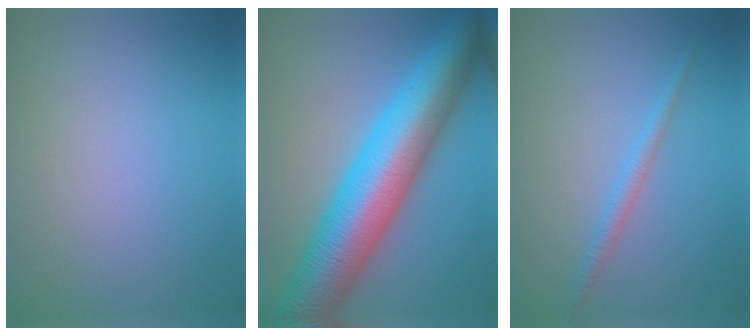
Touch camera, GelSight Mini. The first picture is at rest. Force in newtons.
{"total": 13.1, "press": 13.1, "slide": 0.2}
{"total": 1.5, "press": 1.5, "slide": 0.1}